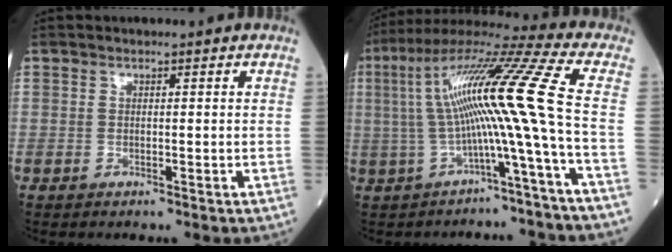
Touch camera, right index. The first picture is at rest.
{"total": 15.1, "force": [-1.0, -1.9, 15.0], "torque": [-0.273, 0.041, -0.025]}